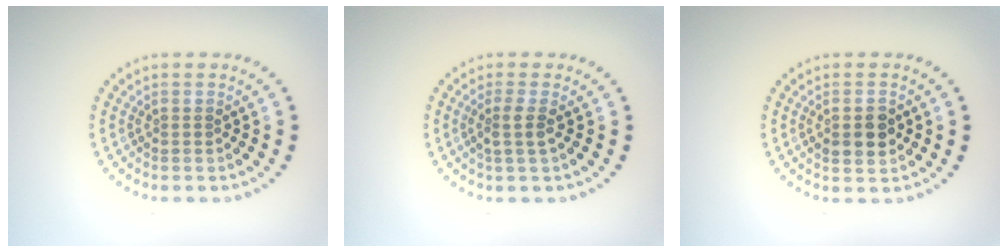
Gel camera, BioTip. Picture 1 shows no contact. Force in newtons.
{"total": 1.7, "press": 1.4, "slide": 1.0}
{"total": 2.4, "press": 2.4, "slide": 0.2}